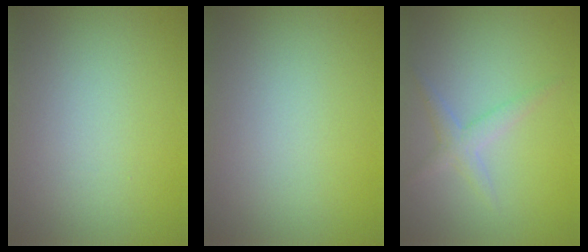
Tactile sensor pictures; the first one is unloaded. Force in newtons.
{"total": 0.0}
{"total": 1.8, "press": 1.8, "slide": 0.1}